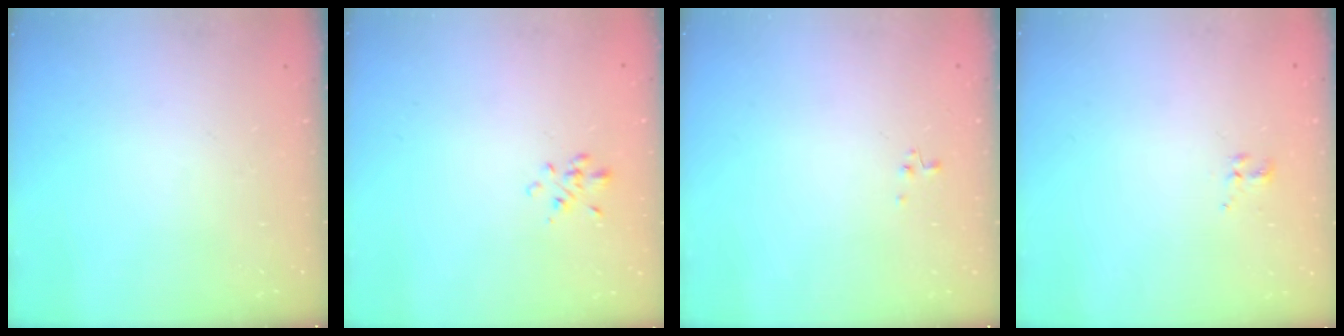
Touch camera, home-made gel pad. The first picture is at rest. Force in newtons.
{"total": 1.6, "press": 1.5, "slide": 0.6}
{"total": 1.0, "press": 0.9, "slide": 0.4}
{"total": 2.8, "press": 2.5, "slide": 1.3}